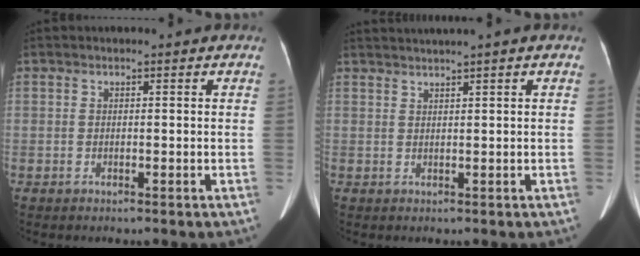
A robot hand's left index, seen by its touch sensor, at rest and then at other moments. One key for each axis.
{"total": 3.1, "fx": 2.5, "fy": -1.0, "fz": 1.6, "tx": -0.026, "ty": 0.019, "tz": 0.049}